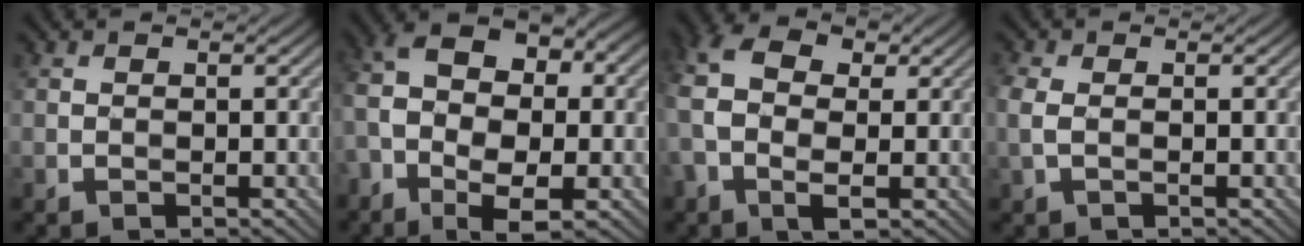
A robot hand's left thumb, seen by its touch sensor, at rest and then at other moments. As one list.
[{"total": 12.0, "force": [-2.7, 6.8, 9.5], "torque": [-0.199, 0.004, -0.049]}, {"total": 8.3, "force": [0.5, 5.1, 6.5], "torque": [-0.171, 0.012, -0.003]}, {"total": 2.2, "force": [-0.1, 1.1, 1.8], "torque": [-0.056, 0.001, -0.006]}]